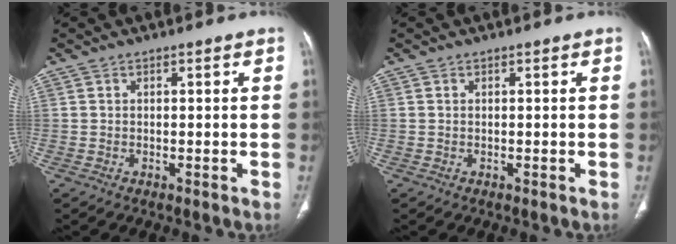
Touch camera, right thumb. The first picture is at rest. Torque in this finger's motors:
{"motor_torque": [0.41, 0.11, 0.45, -0.43, 0.04]}